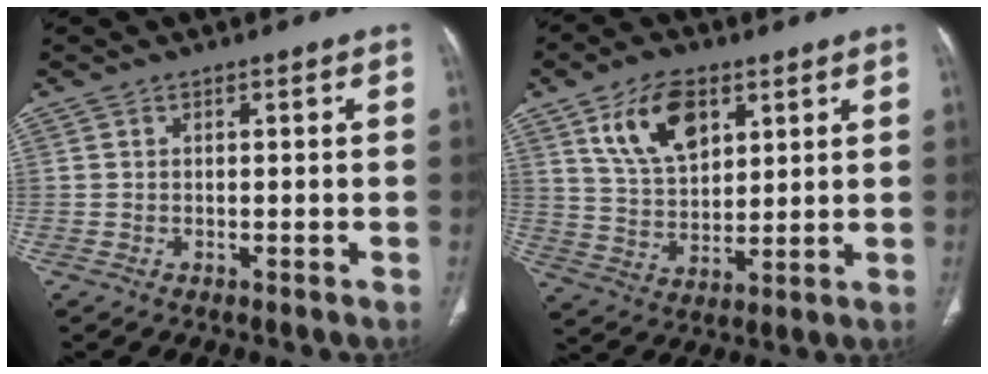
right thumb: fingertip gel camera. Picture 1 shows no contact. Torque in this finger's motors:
{"motor_torque": [-0.76, 0.78, 0.31, 0.29, 0.09]}